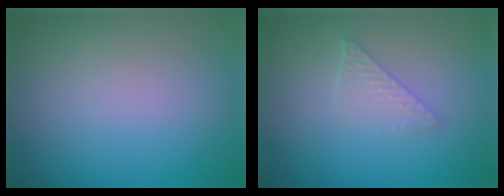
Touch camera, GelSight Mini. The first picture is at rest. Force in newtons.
{"total": 1.6, "press": 1.6, "slide": 0.1}